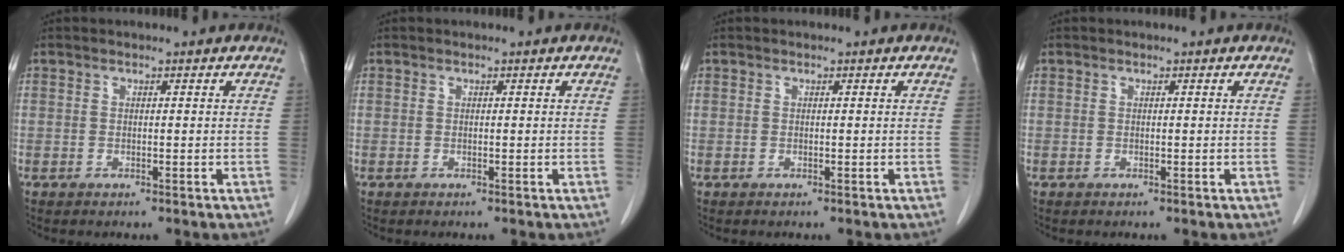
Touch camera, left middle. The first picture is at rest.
{"total": 0.0}
{"total": 0.0}
{"total": 0.0}